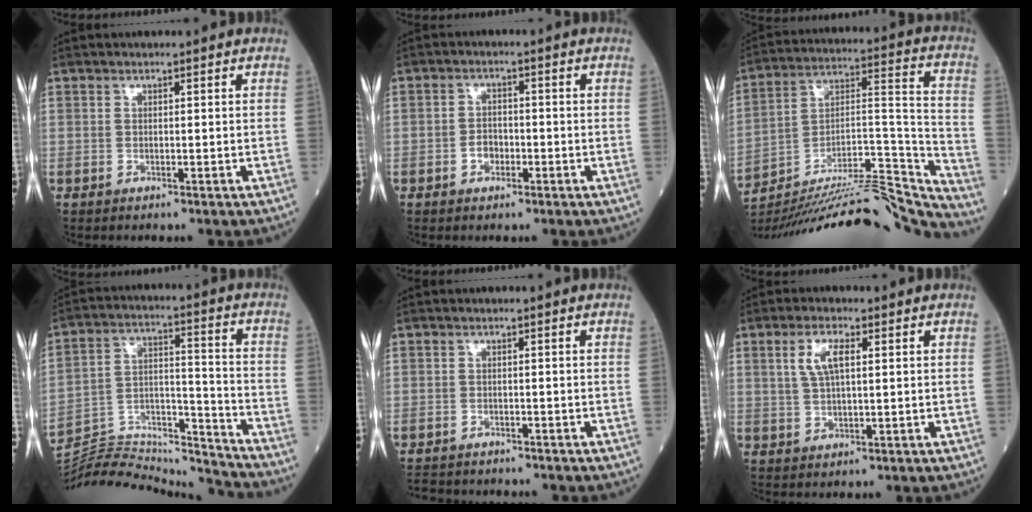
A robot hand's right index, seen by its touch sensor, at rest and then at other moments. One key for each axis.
{"total": 2.5, "fx": -1.1, "fy": 1.7, "fz": 1.5, "tx": -0.026, "ty": 0.006, "tz": -0.018}
{"total": 29.9, "fx": -28.0, "fy": 2.0, "fz": 10.4, "tx": -0.136, "ty": 0.012, "tz": -0.417}
{"total": 18.9, "fx": -18.9, "fy": 0.5, "fz": 1.4, "tx": -0.024, "ty": 0.051, "tz": -0.301}
{"total": 4.5, "fx": -4.2, "fy": 1.7, "fz": 0.5, "tx": -0.006, "ty": -0.006, "tz": -0.067}
{"total": 4.9, "fx": 1.6, "fy": 1.5, "fz": 4.4, "tx": -0.093, "ty": 0.007, "tz": 0.035}